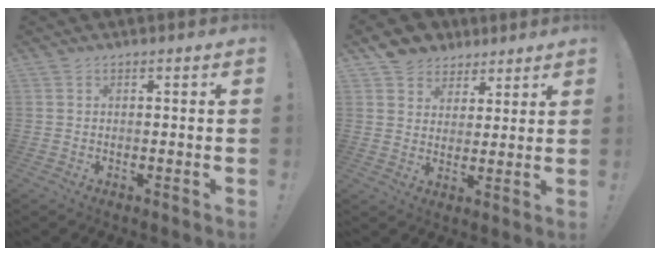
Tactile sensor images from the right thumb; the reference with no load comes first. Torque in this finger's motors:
{"motor_torque": [0.29, 0.31, 0.19, 0.20, 0.00]}